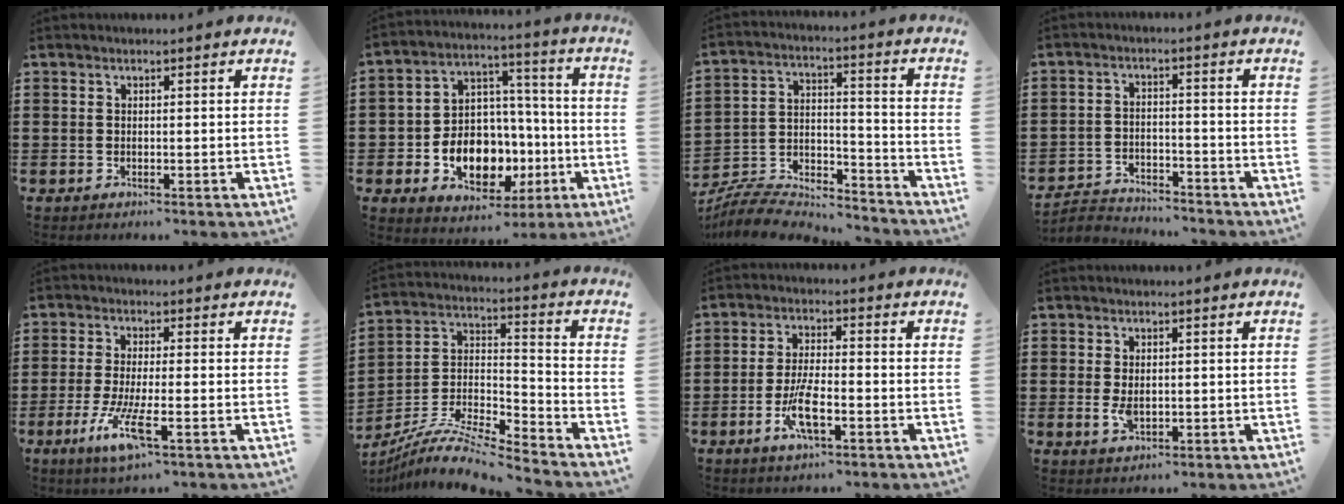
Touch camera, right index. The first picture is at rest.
{"total": 10.3, "force": [-3.7, 7.9, 5.5], "torque": [-0.109, 0.014, -0.061]}
{"total": 7.3, "force": [-6.9, 1.7, 1.3], "torque": [-0.030, 0.006, -0.139]}
{"total": 3.6, "force": [-3.5, 0.7, 0.1], "torque": [-0.014, 0.002, -0.076]}
{"total": 6.8, "force": [-2.9, 0.7, 6.1], "torque": [-0.134, -0.021, -0.057]}
{"total": 9.9, "force": [-9.0, 1.0, 4.0], "torque": [-0.080, 0.008, -0.182]}
{"total": 6.3, "force": [-2.6, 1.8, 5.4], "torque": [-0.122, -0.011, -0.052]}
{"total": 2.6, "force": [-0.1, 1.3, 2.2], "torque": [-0.045, -0.001, 0.000]}